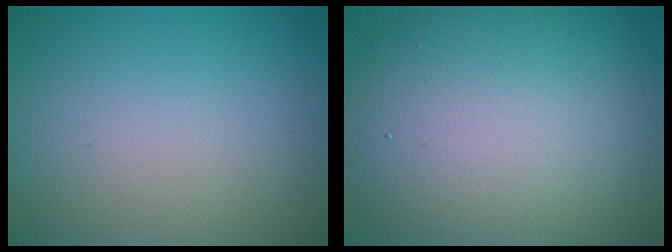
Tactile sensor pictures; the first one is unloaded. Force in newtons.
{"total": 14.1, "press": 14.1, "slide": 0.8}